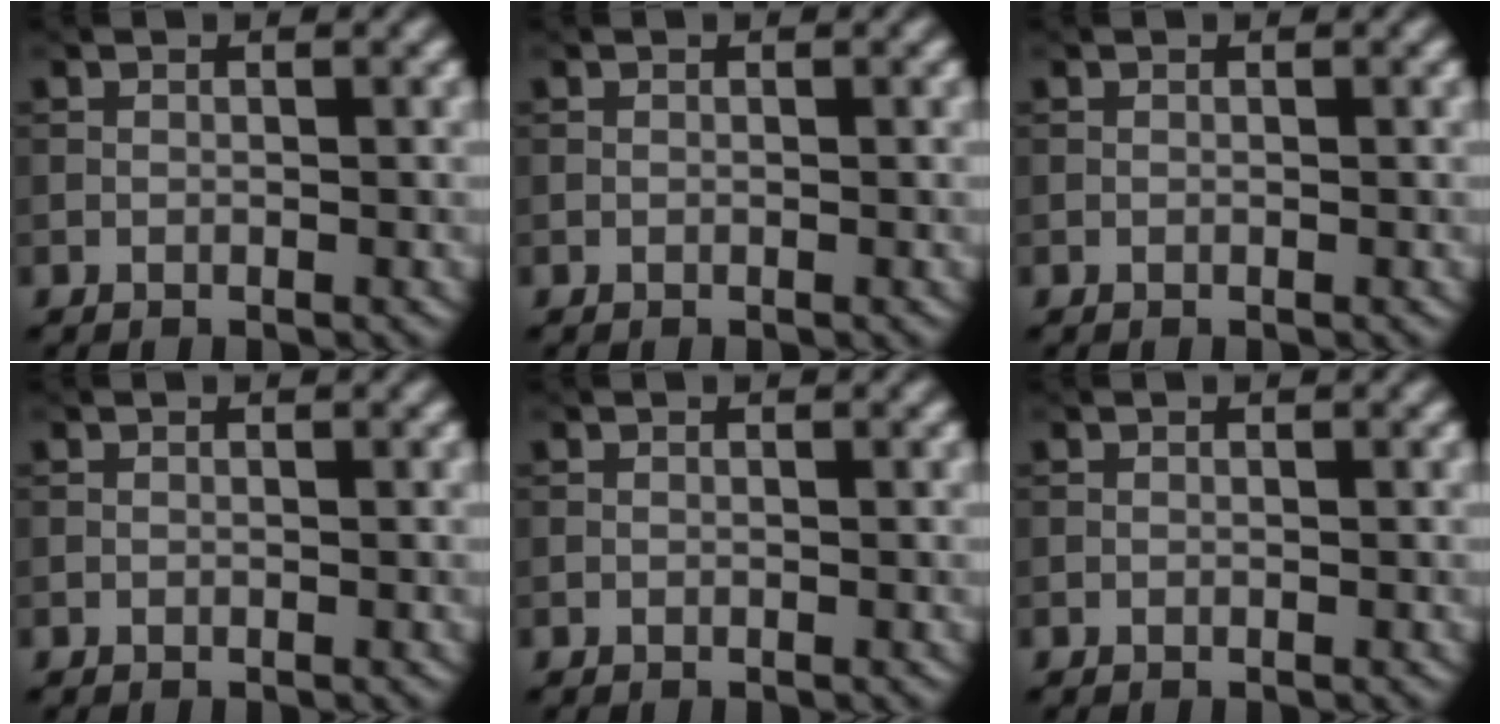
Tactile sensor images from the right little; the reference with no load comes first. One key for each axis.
{"total": 0.0}
{"total": 0.0}
{"total": 0.0}
{"total": 0.0}
{"total": 0.0}